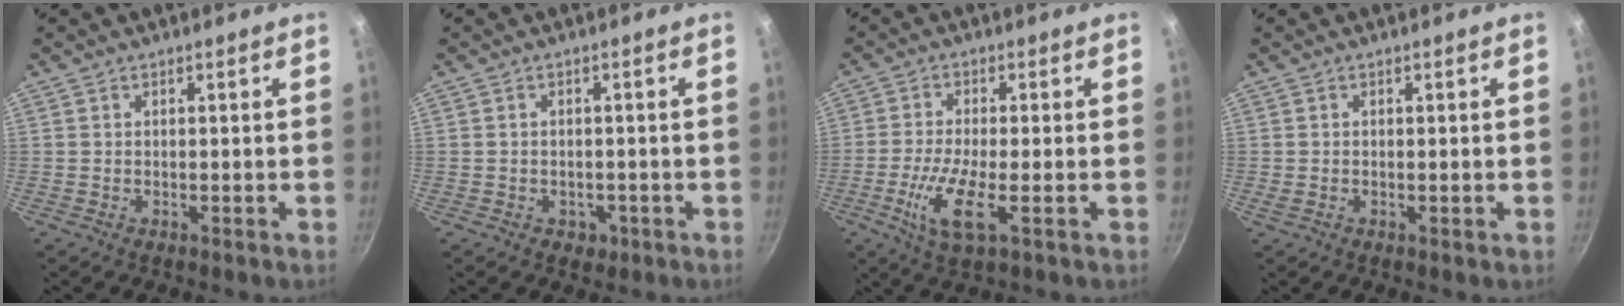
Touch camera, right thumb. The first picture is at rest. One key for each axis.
{"total": 2.3, "fx": -0.8, "fy": 1.9, "fz": 1.0, "tx": -0.008, "ty": 0.007, "tz": -0.001}
{"total": 8.4, "fx": -2.4, "fy": 2.2, "fz": 7.8, "tx": -0.167, "ty": -0.005, "tz": -0.050}
{"total": 0.7, "fx": 0.0, "fy": 0.2, "fz": 0.7, "tx": -0.011, "ty": 0.000, "tz": -0.001}